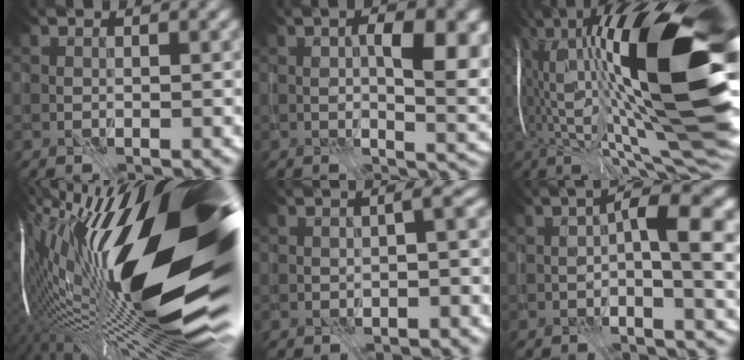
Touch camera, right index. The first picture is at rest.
{"total": 7.9, "force": [1.1, 2.9, 7.3], "torque": [-0.103, 0.001, 0.018]}
{"total": 21.6, "force": [3.1, 6.2, 20.4], "torque": [-0.360, 0.030, 0.051]}
{"total": 22.9, "force": [2.6, 8.0, 21.3], "torque": [-0.377, -0.002, 0.027]}
{"total": 1.6, "force": [-0.5, 0.1, 1.5], "torque": [-0.026, 0.005, -0.011]}
{"total": 6.5, "force": [-0.2, 1.3, 6.4], "torque": [-0.096, 0.017, -0.011]}